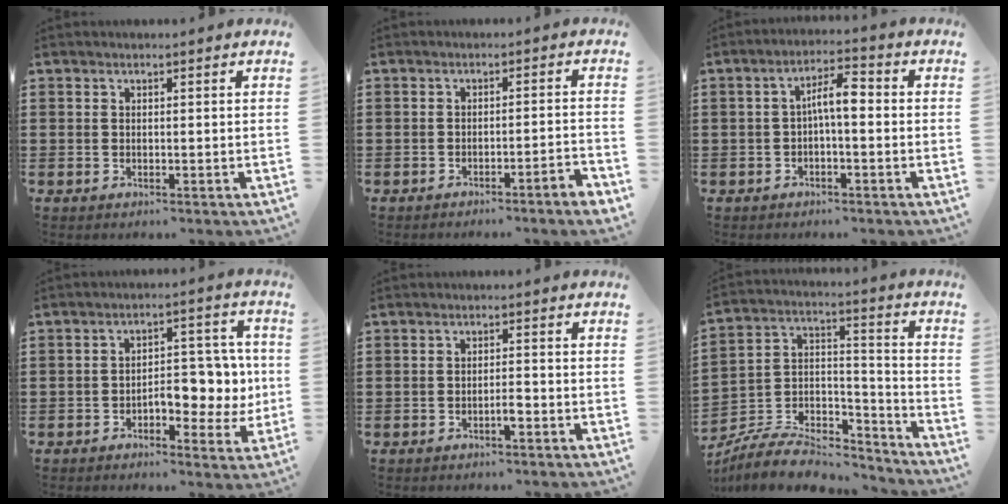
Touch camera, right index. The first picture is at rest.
{"total": 2.6, "force": [-2.3, -0.4, 1.1], "torque": [-0.019, -0.001, -0.048]}
{"total": 4.8, "force": [-0.4, 1.4, 4.5], "torque": [-0.086, 0.013, -0.011]}
{"total": 7.4, "force": [-1.6, 4.5, 5.7], "torque": [-0.072, 0.003, -0.034]}
{"total": 2.0, "force": [-1.1, 0.3, 1.7], "torque": [-0.031, 0.000, -0.020]}
{"total": 7.6, "force": [-6.5, 2.9, 2.8], "torque": [-0.056, 0.012, -0.127]}